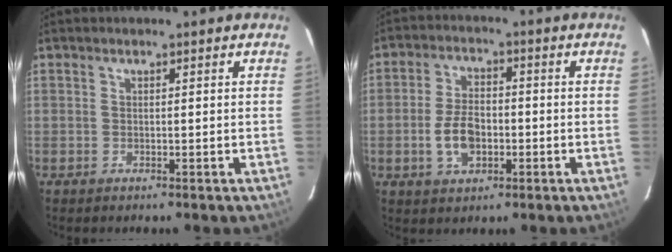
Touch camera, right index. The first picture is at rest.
{"total": 7.5, "force": [-1.9, 4.5, 5.7], "torque": [-0.115, 0.007, -0.029]}